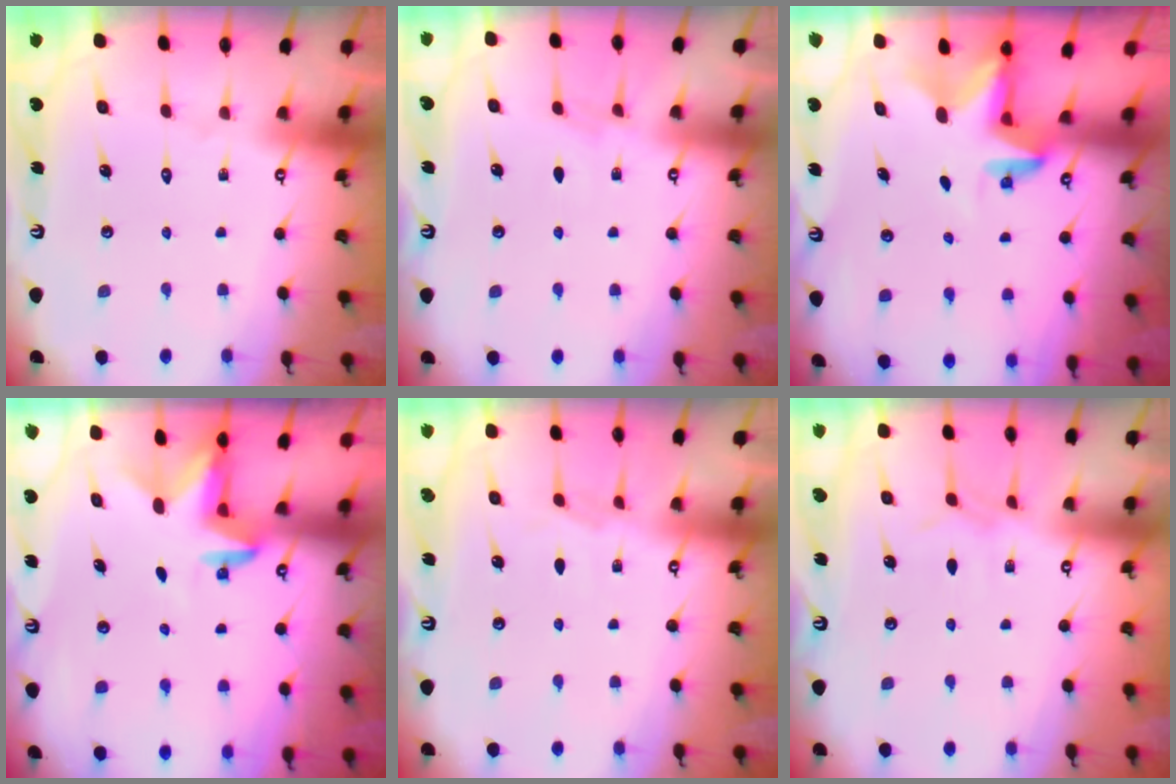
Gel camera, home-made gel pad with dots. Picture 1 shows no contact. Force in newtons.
{"total": 2.3, "press": 2.3, "slide": 0.4}
{"total": 2.8, "press": 2.8, "slide": 0.2}
{"total": 3.0, "press": 2.9, "slide": 0.8}
{"total": 3.5, "press": 3.5, "slide": 0.6}
{"total": 3.9, "press": 3.9, "slide": 0.5}